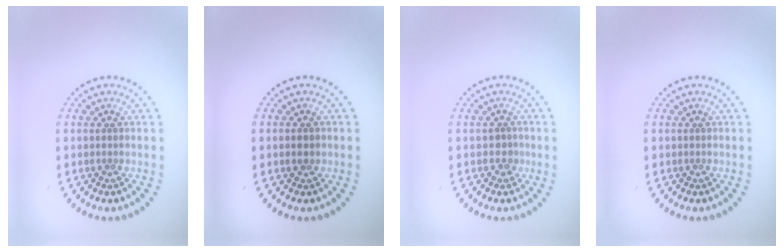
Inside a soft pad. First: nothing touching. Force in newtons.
{"total": 1.1, "press": 1.1, "slide": 0.1}
{"total": 1.0, "press": 0.8, "slide": 0.6}
{"total": 0.0}